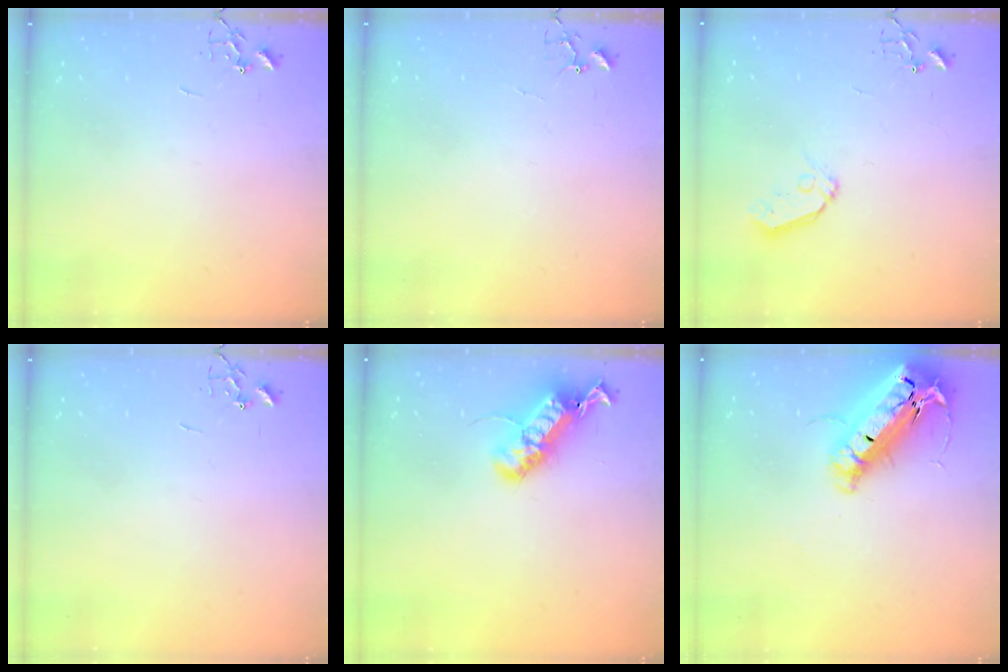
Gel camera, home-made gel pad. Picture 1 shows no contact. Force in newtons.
{"total": 3.4, "press": 3.4, "slide": 0.3}
{"total": 6.9, "press": 6.9, "slide": 0.5}
{"total": 0.0}
{"total": 19.9, "press": 19.9, "slide": 0.3}
{"total": 25.0, "press": 24.5, "slide": 4.9}